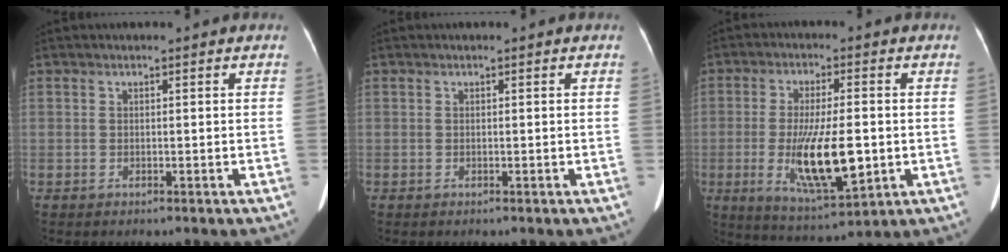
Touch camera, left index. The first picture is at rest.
{"total": 0.0}
{"total": 12.0, "force": [-2.0, 2.9, 11.4], "torque": [-0.211, -0.022, -0.025]}